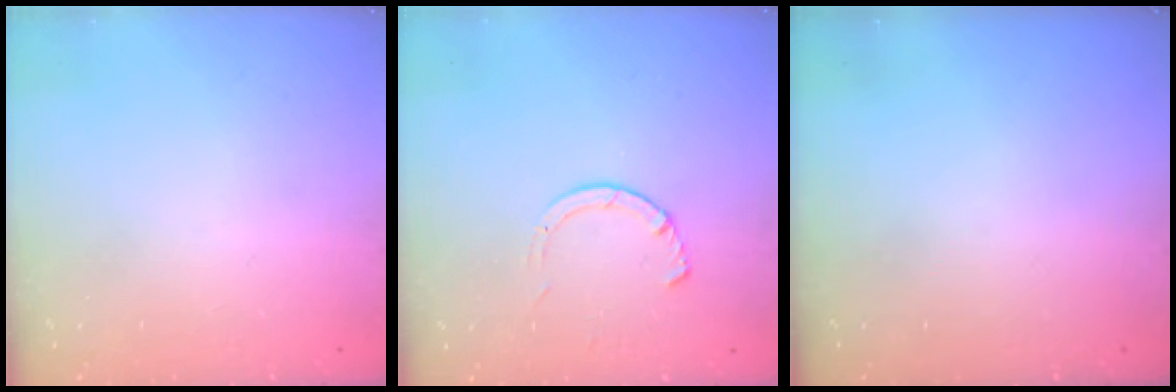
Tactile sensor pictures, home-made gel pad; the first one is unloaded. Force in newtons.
{"total": 3.2, "press": 3.2, "slide": 0.4}
{"total": 0.0}